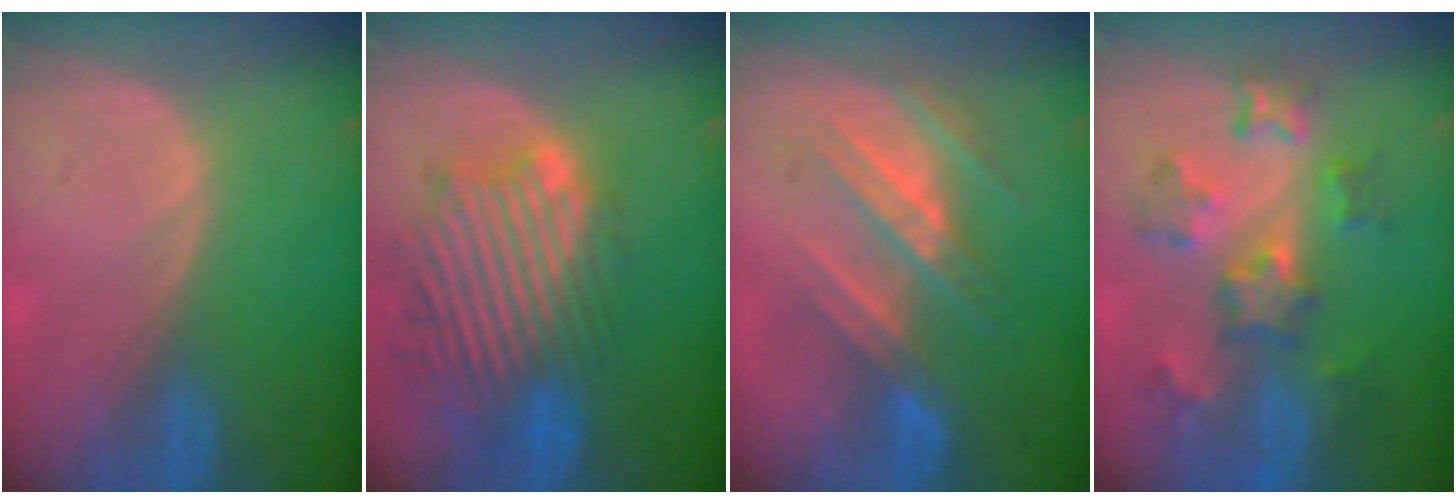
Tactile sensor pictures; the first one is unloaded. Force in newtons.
{"total": 12.3, "press": 11.0, "slide": 5.5}
{"total": 7.9, "press": 7.5, "slide": 2.2}
{"total": 8.3, "press": 7.9, "slide": 2.5}